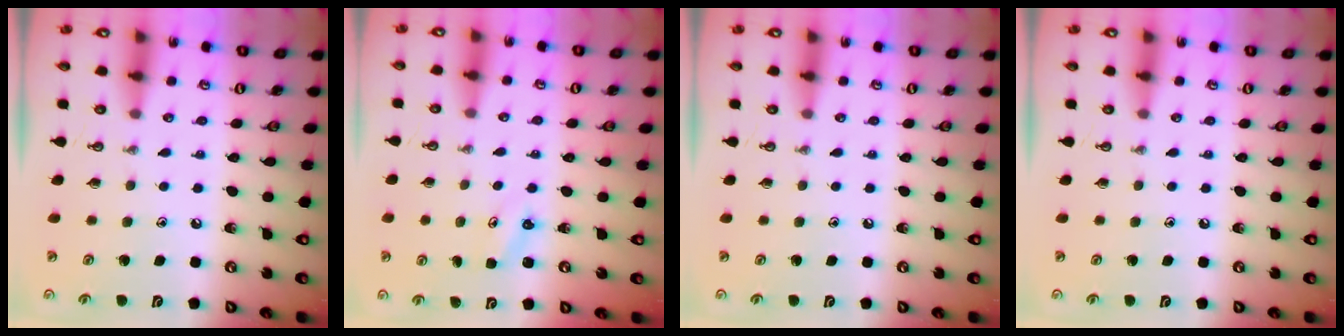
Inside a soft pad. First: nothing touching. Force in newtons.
{"total": 2.9, "press": 2.9, "slide": 0.3}
{"total": 0.0}
{"total": 0.0}